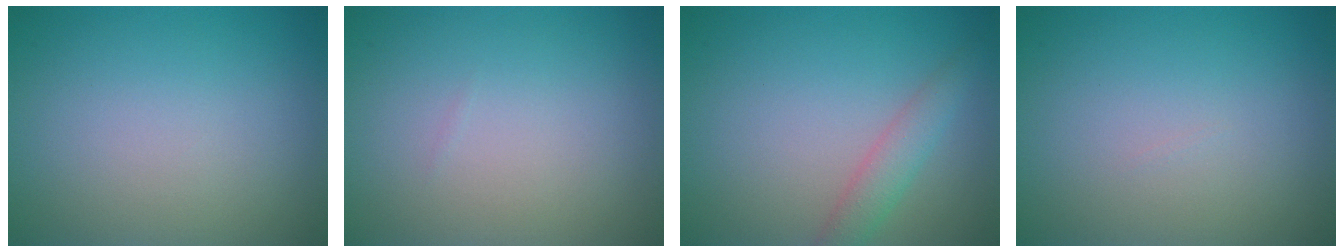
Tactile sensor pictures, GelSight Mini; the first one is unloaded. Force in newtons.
{"total": 0.0}
{"total": 2.2, "press": 2.2, "slide": 0.1}
{"total": 0.0}